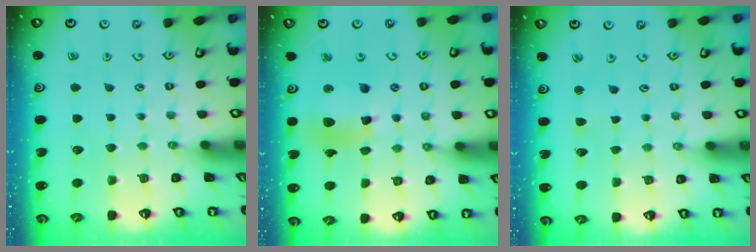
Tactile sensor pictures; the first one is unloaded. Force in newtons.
{"total": 12.2, "press": 12.1, "slide": 1.8}
{"total": 2.1, "press": 2.0, "slide": 0.4}